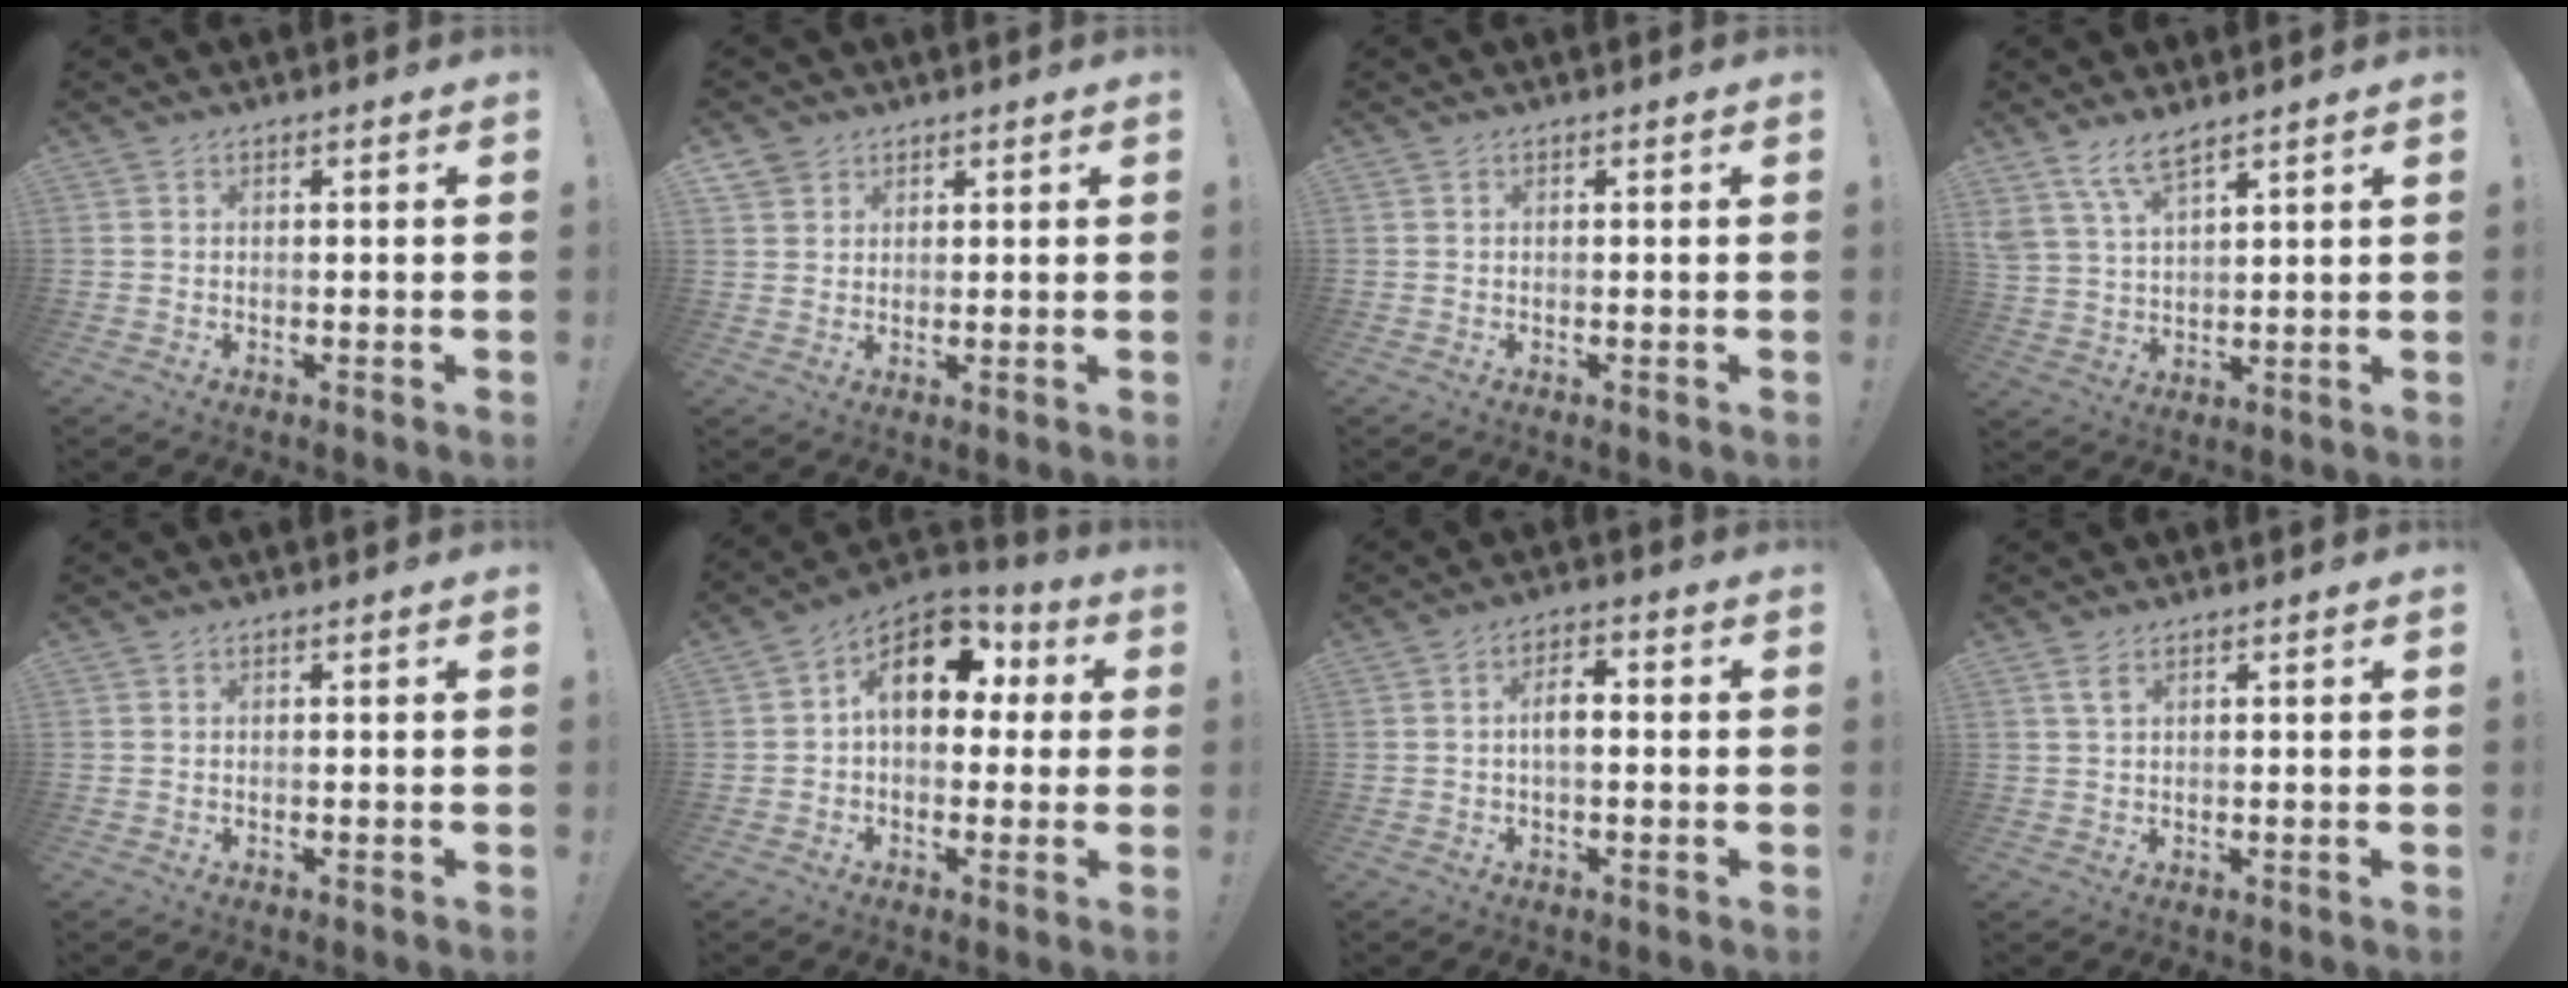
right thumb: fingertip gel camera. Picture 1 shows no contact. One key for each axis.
{"total": 3.3, "fx": 2.3, "fy": 2.3, "fz": 0.4, "tx": -0.007, "ty": -0.010, "tz": 0.042}
{"total": 0.0}
{"total": 7.8, "fx": 6.0, "fy": 2.5, "fz": 4.2, "tx": -0.087, "ty": -0.024, "tz": 0.115}
{"total": 0.0}
{"total": 15.2, "fx": 4.5, "fy": 9.9, "fz": 10.6, "tx": -0.148, "ty": -0.001, "tz": 0.084}
{"total": 5.3, "fx": -0.1, "fy": 2.5, "fz": 4.7, "tx": -0.070, "ty": 0.006, "tz": -0.005}
{"total": 2.4, "fx": 1.2, "fy": 0.9, "fz": 1.9, "tx": -0.034, "ty": -0.002, "tz": 0.020}